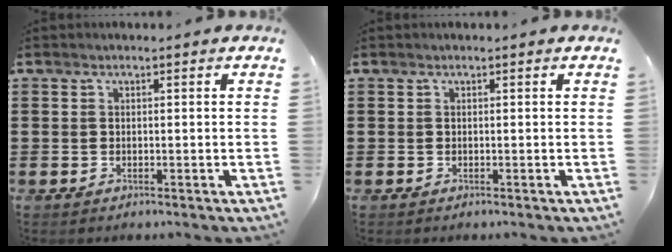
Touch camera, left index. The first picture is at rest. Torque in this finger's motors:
{"motor_torque": [-0.03, 0.01, 0.00, 0.00]}